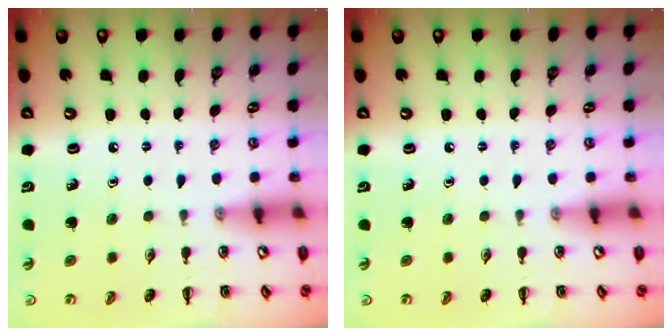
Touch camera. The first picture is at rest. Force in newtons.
{"total": 0.0}